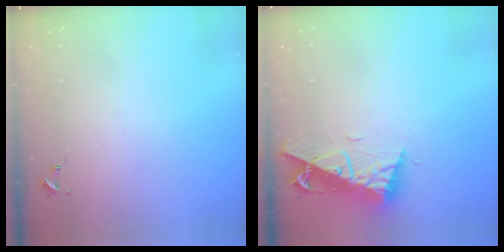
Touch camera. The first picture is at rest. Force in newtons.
{"total": 9.6, "press": 9.5, "slide": 1.2}